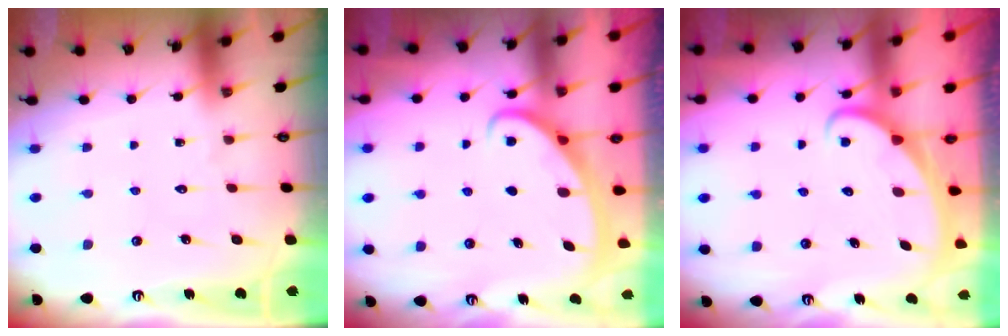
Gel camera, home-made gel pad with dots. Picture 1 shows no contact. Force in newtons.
{"total": 2.9, "press": 2.9, "slide": 0.3}
{"total": 2.5, "press": 2.5, "slide": 0.3}